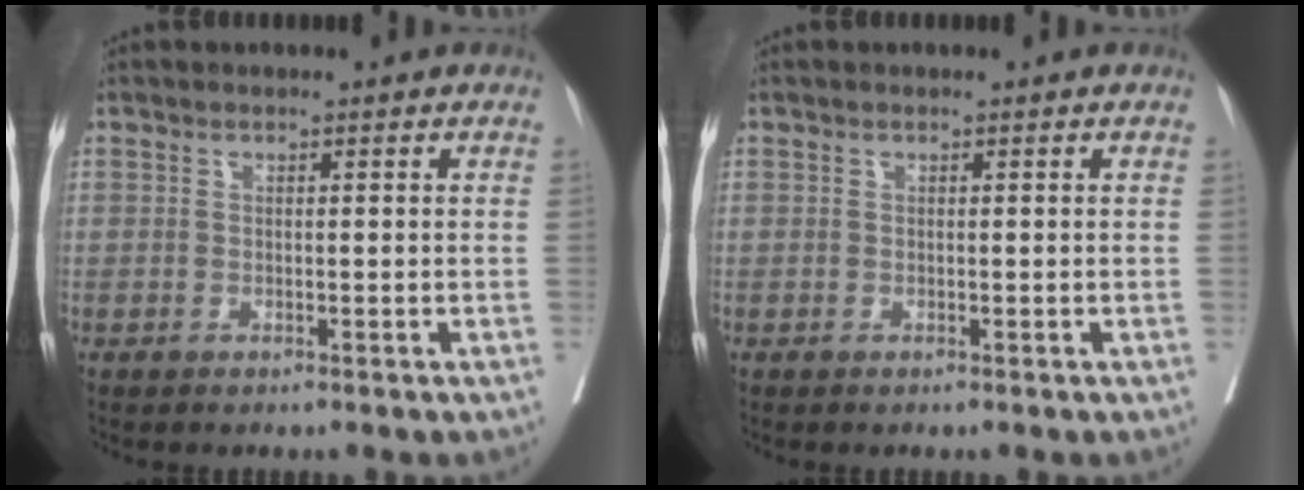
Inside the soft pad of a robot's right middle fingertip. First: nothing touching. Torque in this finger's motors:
{"motor_torque": [-0.09, 0.04, -0.02, -0.01]}